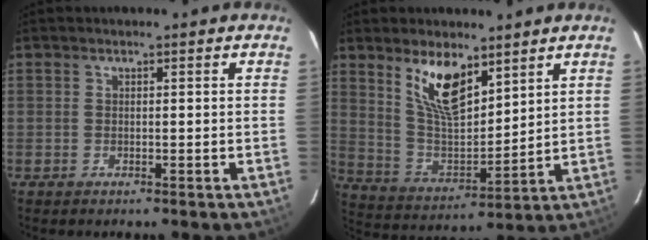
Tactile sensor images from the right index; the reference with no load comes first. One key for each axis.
{"total": 12.0, "fx": 7.4, "fy": 4.7, "fz": 8.3, "tx": -0.153, "ty": -0.001, "tz": 0.152}